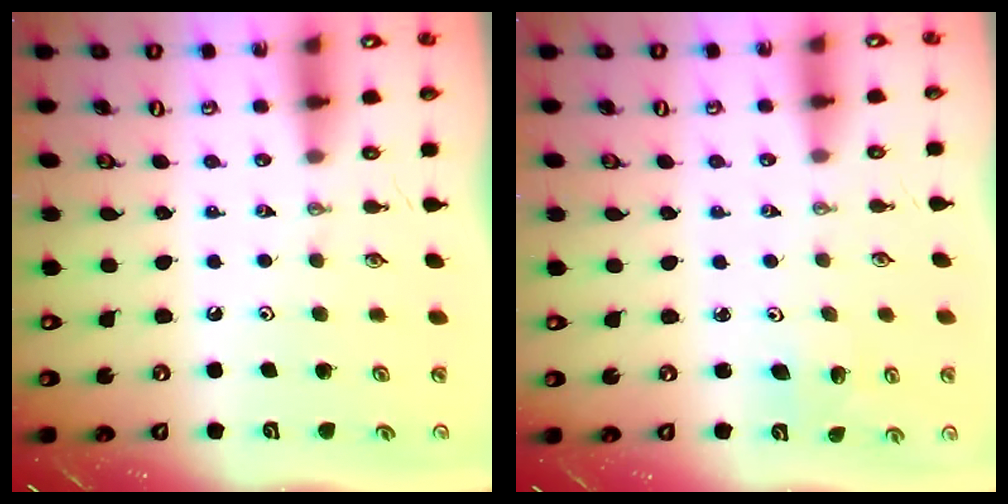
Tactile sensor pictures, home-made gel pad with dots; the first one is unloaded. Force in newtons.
{"total": 1.9, "press": 1.9, "slide": 0.0}